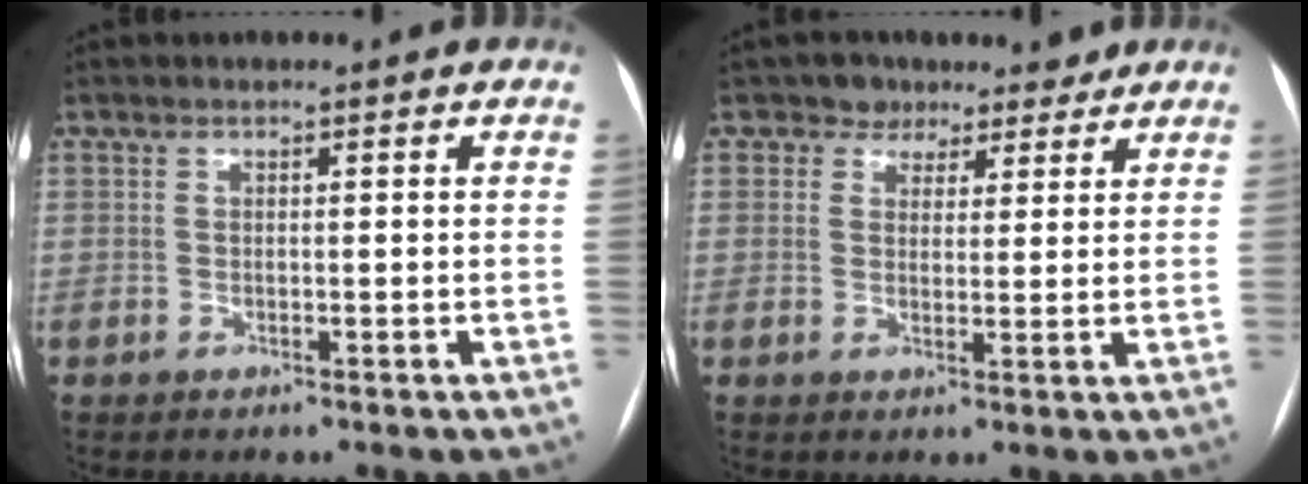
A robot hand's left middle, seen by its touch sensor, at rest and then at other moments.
{"total": 5.5, "force": [4.0, 3.7, 0.1], "torque": [0.002, 0.008, 0.049]}